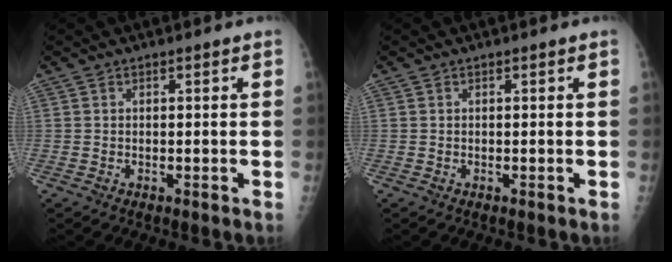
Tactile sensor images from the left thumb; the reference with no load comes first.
{"total": 0.0}